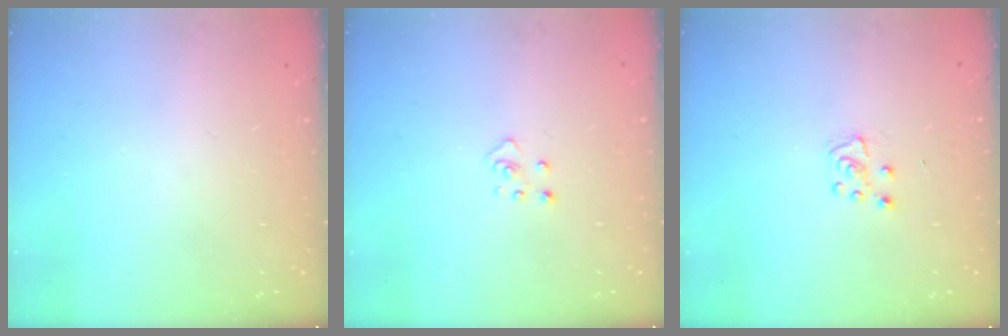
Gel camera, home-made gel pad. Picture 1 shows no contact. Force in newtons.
{"total": 2.8, "press": 2.8, "slide": 0.3}
{"total": 5.1, "press": 5.0, "slide": 0.6}